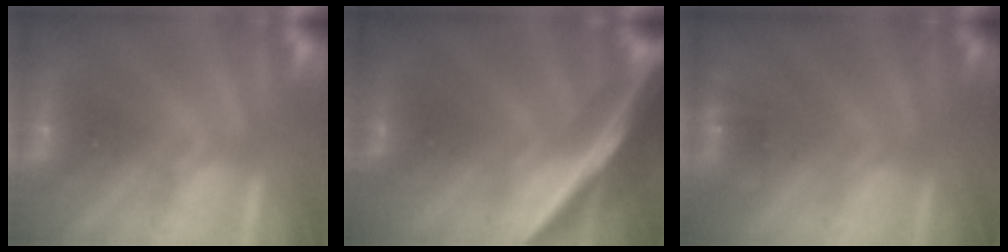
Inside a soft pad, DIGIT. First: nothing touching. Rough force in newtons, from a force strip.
{"total": 5.5}
{"total": 1.6}